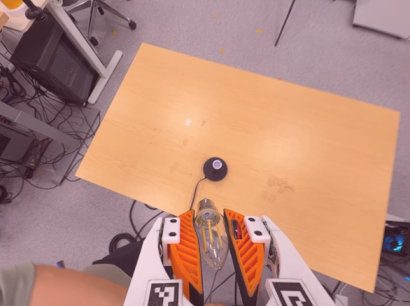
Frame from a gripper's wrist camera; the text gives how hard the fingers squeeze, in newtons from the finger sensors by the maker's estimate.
{"total": 20.6, "left": 22.4, "right": 18.7}